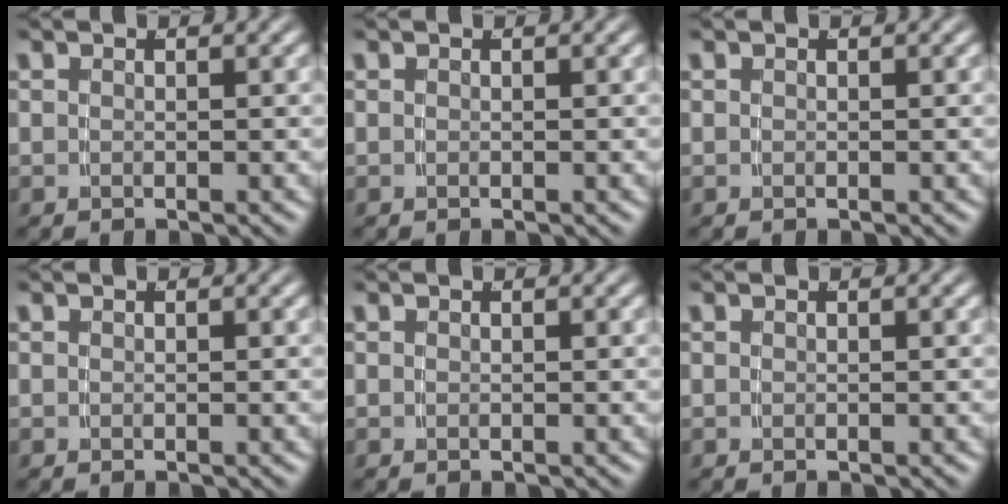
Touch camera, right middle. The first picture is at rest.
{"total": 0.0}
{"total": 0.0}
{"total": 0.0}
{"total": 0.0}
{"total": 0.0}